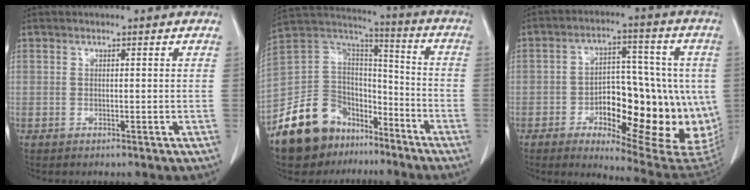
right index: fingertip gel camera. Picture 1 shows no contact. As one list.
[{"total": 16.3, "force": [-11.0, 10.4, 6.0], "torque": [-0.114, 0.069, -0.188]}, {"total": 20.9, "force": [-4.1, 8.2, 18.8], "torque": [-0.200, 0.020, -0.035]}]